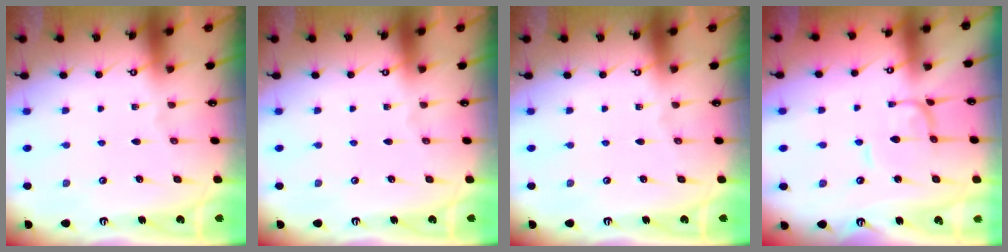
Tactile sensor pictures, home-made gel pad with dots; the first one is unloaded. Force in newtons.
{"total": 0.0}
{"total": 0.0}
{"total": 1.2, "press": 1.2, "slide": 0.3}